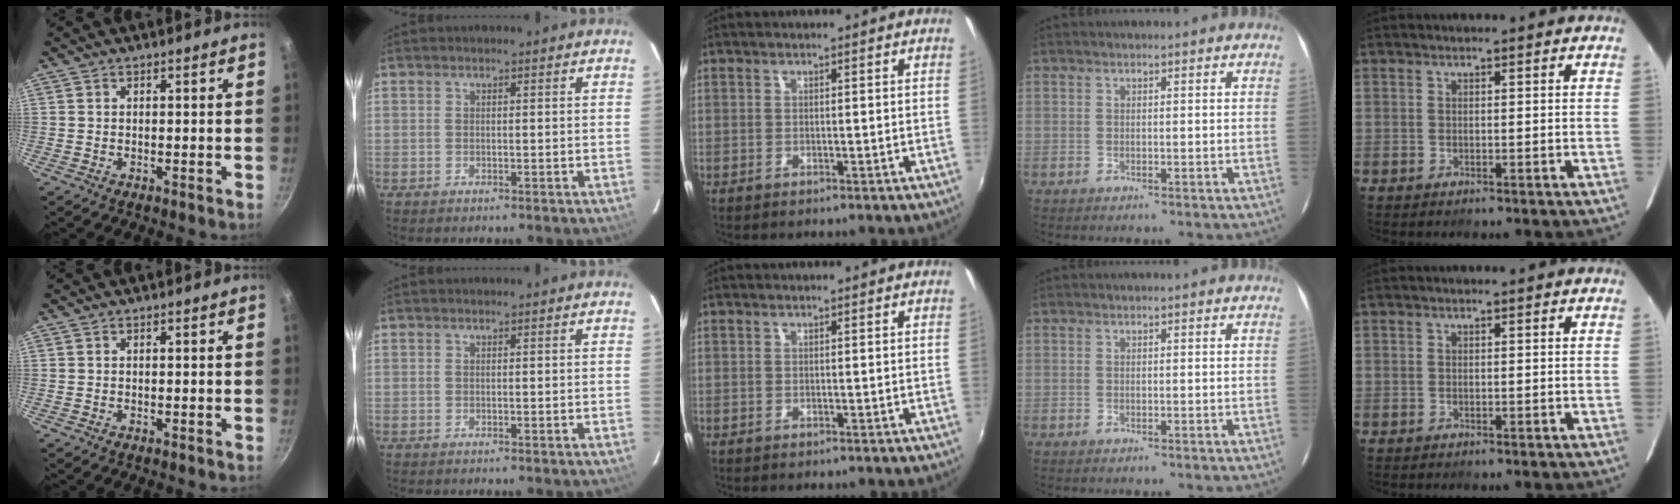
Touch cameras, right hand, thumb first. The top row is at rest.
{}